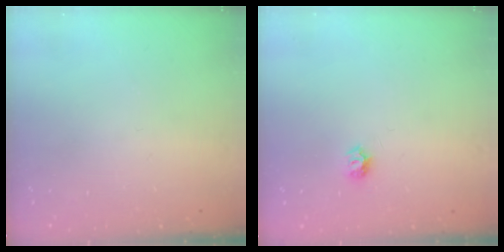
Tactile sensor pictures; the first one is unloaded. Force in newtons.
{"total": 5.5, "press": 5.4, "slide": 0.6}